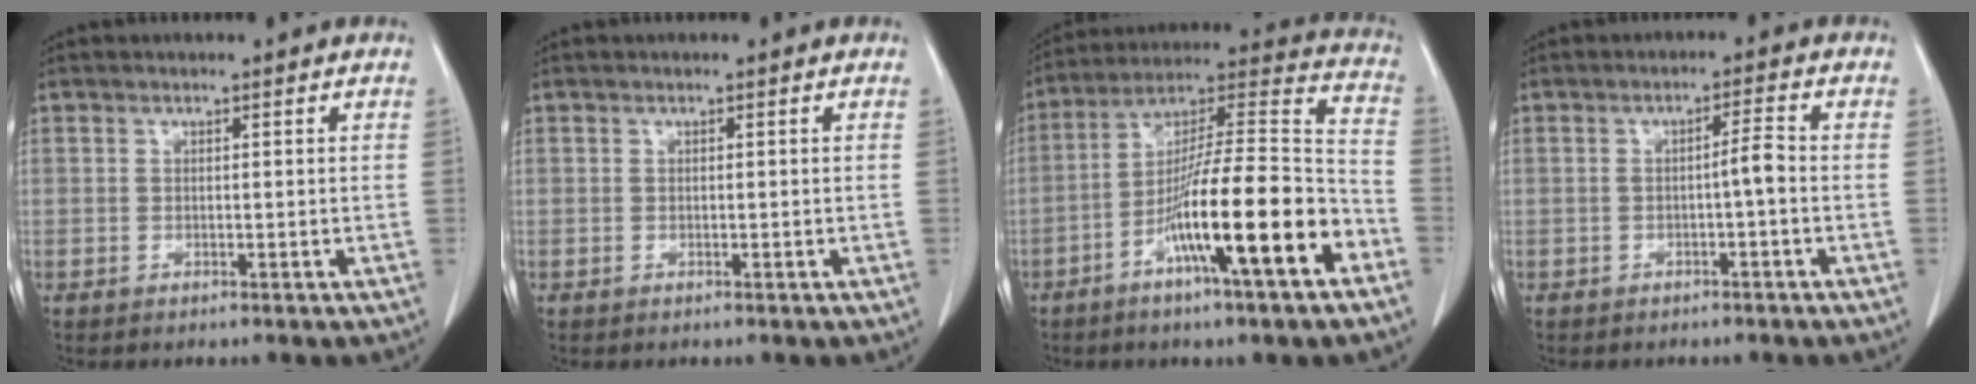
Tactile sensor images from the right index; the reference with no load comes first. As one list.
[{"total": 0.0}, {"total": 19.9, "force": [-8.5, 1.2, 17.9], "torque": [-0.294, -0.008, -0.146]}, {"total": 2.5, "force": [-0.7, 0.0, 2.4], "torque": [-0.036, 0.003, -0.014]}]